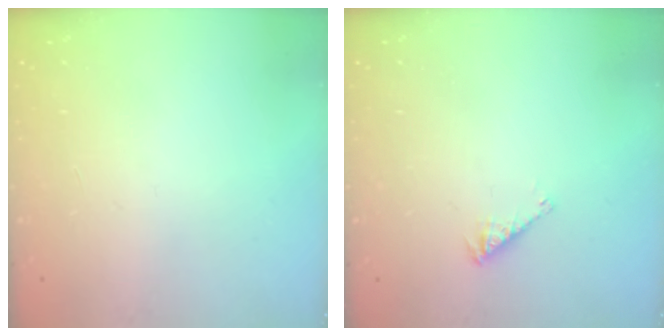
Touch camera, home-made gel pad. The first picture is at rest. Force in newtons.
{"total": 2.9, "press": 2.8, "slide": 0.5}